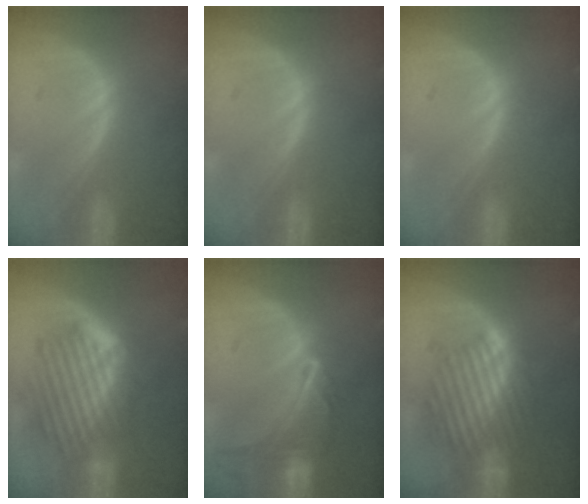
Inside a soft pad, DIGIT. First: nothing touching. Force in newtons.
{"total": 0.0}
{"total": 0.0}
{"total": 9.2, "press": 8.3, "slide": 4.0}
{"total": 9.1, "press": 8.0, "slide": 4.4}
{"total": 8.9, "press": 8.5, "slide": 2.8}